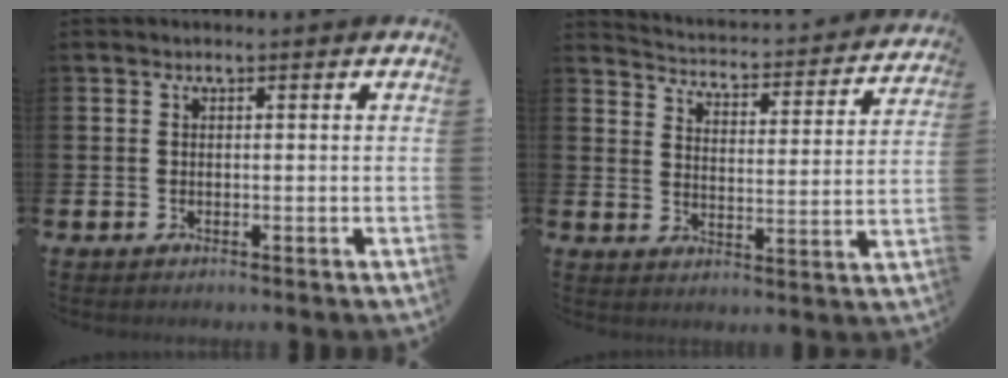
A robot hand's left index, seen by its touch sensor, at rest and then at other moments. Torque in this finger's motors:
{"motor_torque": [0.48, -0.85, -0.02, -0.03]}